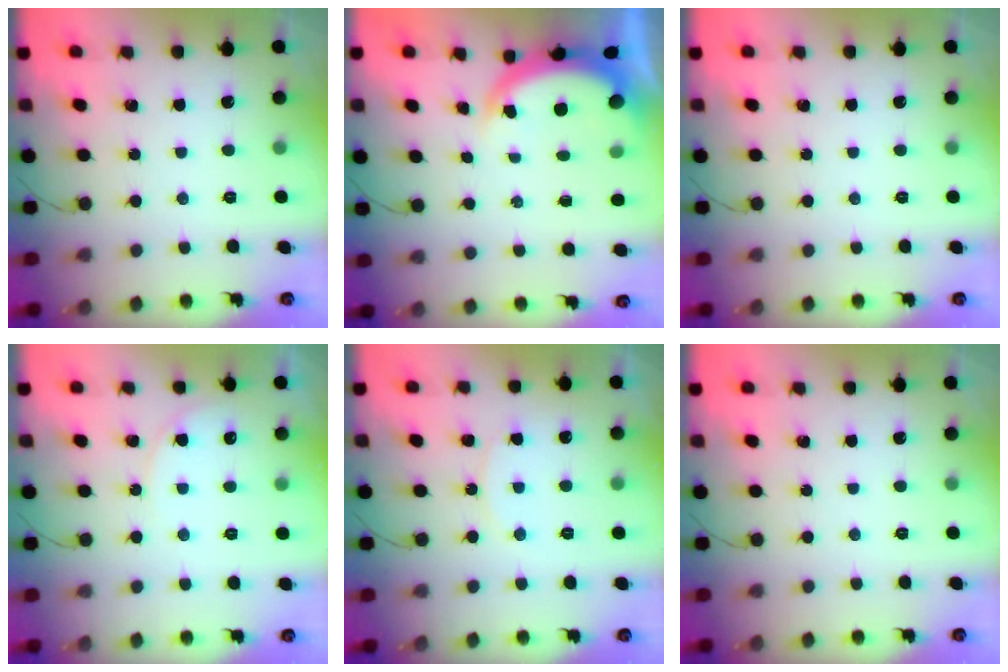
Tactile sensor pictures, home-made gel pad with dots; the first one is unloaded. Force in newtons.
{"total": 4.0, "press": 3.9, "slide": 0.6}
{"total": 0.0}
{"total": 4.9, "press": 4.9, "slide": 0.5}
{"total": 5.9, "press": 5.9, "slide": 0.3}
{"total": 0.0}